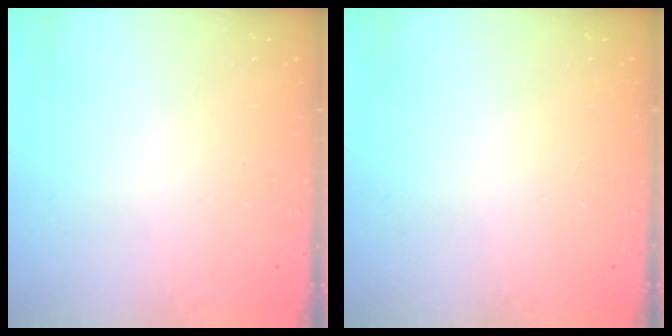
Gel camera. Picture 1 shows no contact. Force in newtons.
{"total": 0.0}